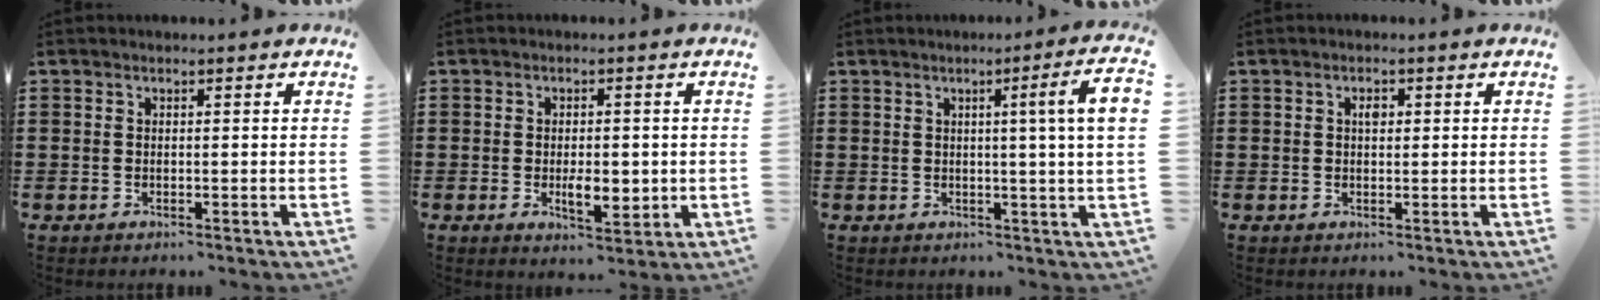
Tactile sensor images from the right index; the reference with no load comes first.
{"total": 4.3, "force": [-0.6, 2.2, 3.7], "torque": [-0.059, 0.003, -0.012]}
{"total": 5.8, "force": [1.3, -0.9, 5.6], "torque": [-0.097, -0.011, 0.014]}
{"total": 1.4, "force": [0.3, 0.8, 1.1], "torque": [-0.023, 0.007, 0.005]}